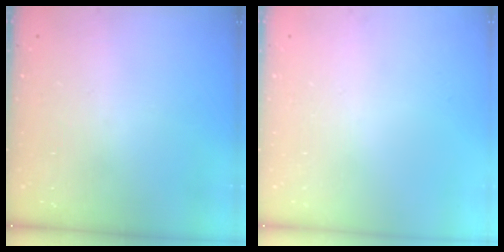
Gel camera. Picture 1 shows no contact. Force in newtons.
{"total": 0.0}